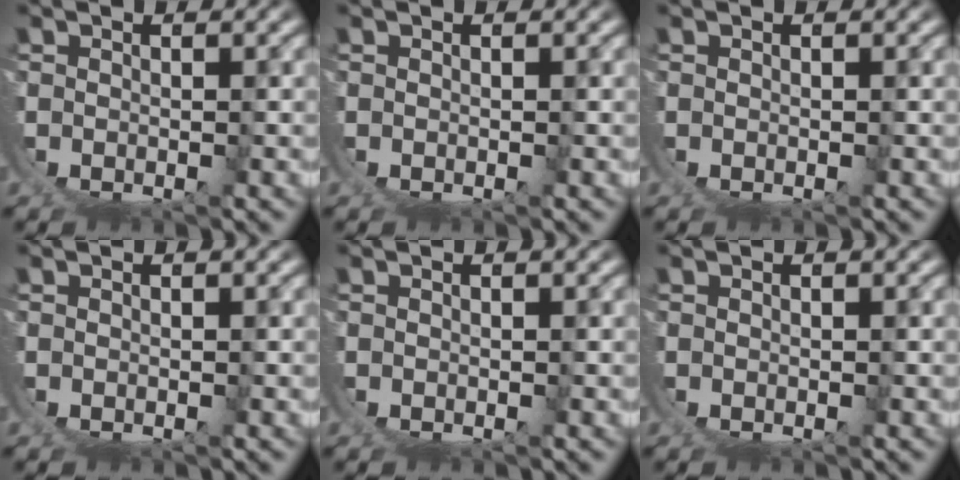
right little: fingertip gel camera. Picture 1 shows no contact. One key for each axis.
{"total": 0.0}
{"total": 0.0}
{"total": 0.0}
{"total": 0.0}
{"total": 0.0}